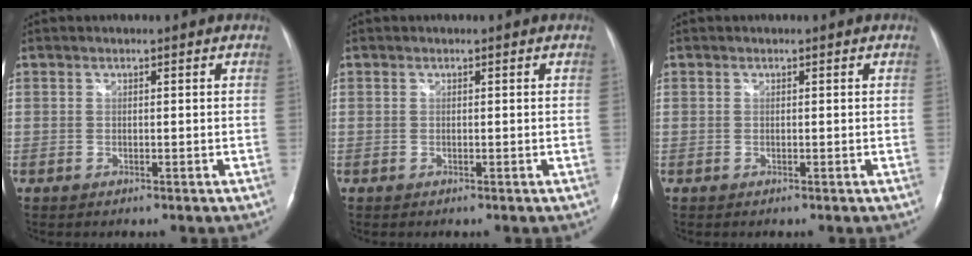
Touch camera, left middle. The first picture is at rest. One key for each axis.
{"total": 0.0}
{"total": 0.0}